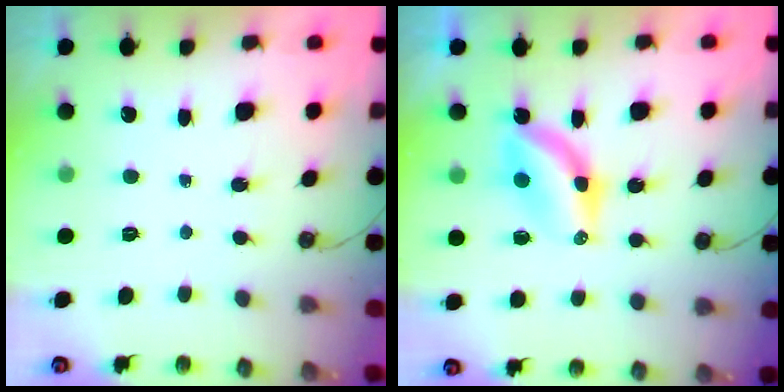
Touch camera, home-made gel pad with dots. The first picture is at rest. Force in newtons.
{"total": 6.7, "press": 6.6, "slide": 0.7}